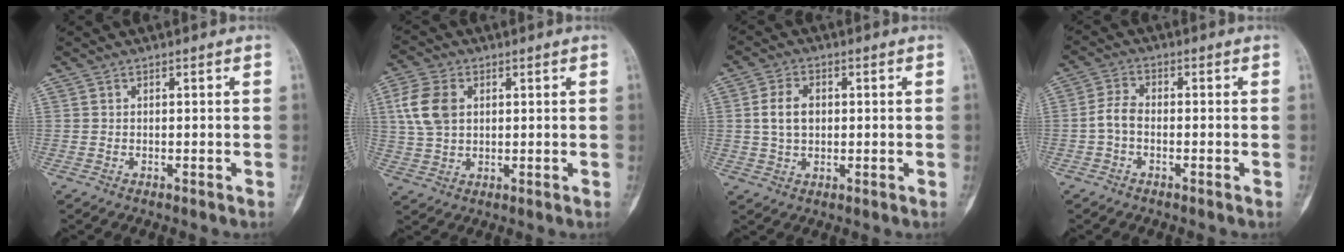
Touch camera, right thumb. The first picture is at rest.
{"total": 8.6, "force": [2.0, 5.9, 5.8], "torque": [-0.121, 0.005, 0.041]}
{"total": 5.8, "force": [0.6, 4.0, 4.1], "torque": [-0.070, 0.003, 0.011]}
{"total": 3.8, "force": [-1.0, 2.3, 2.9], "torque": [-0.059, 0.014, -0.027]}